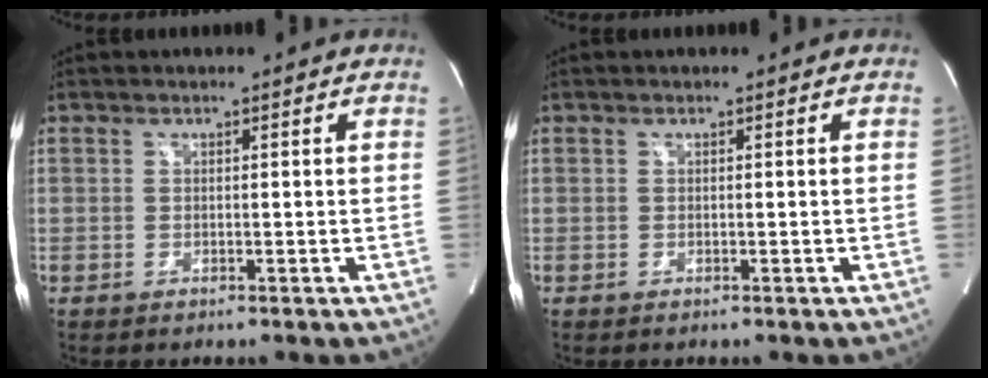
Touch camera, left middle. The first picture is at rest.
{"total": 0.0}